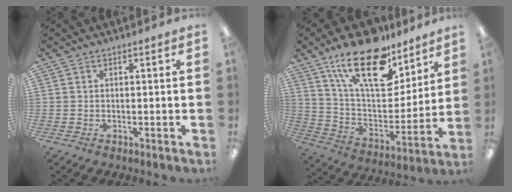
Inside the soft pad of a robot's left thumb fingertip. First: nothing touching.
{"total": 25.3, "force": [17.2, 10.8, 15.0], "torque": [-0.273, -0.107, 0.298]}